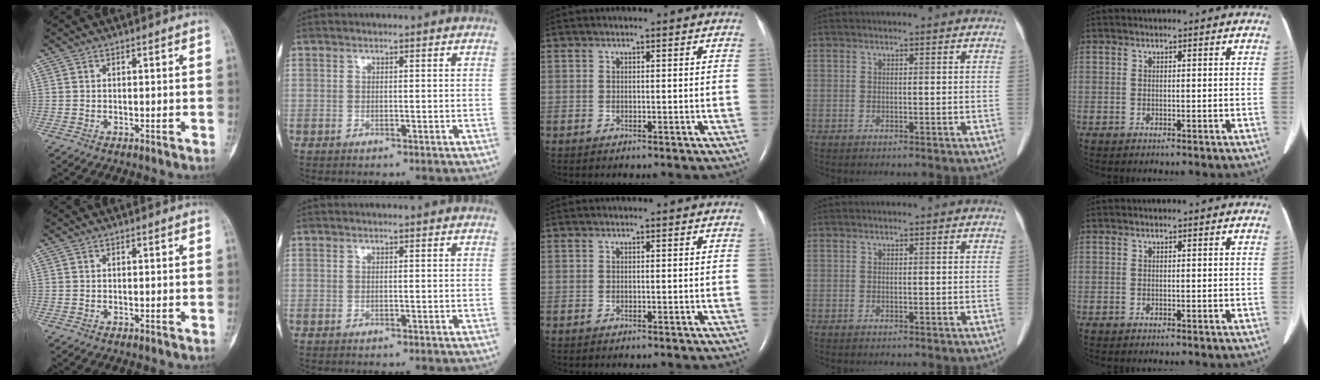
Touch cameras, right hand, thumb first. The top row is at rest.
{}